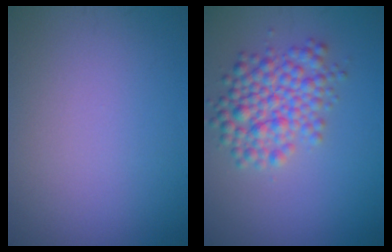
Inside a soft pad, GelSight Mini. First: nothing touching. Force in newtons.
{"total": 5.0, "press": 5.0, "slide": 0.1}